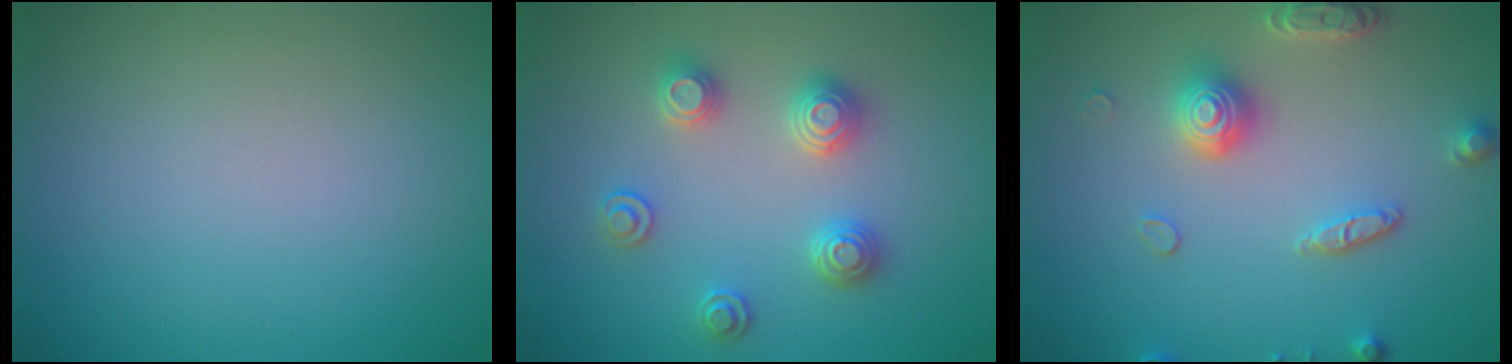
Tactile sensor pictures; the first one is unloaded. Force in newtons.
{"total": 2.9, "press": 2.8, "slide": 0.3}
{"total": 4.1, "press": 3.5, "slide": 2.1}